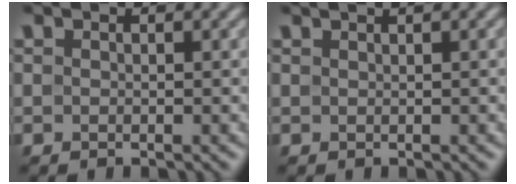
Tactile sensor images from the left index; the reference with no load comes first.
{"total": 1.6, "force": [1.0, 0.4, 1.2], "torque": [-0.016, 0.002, 0.008]}